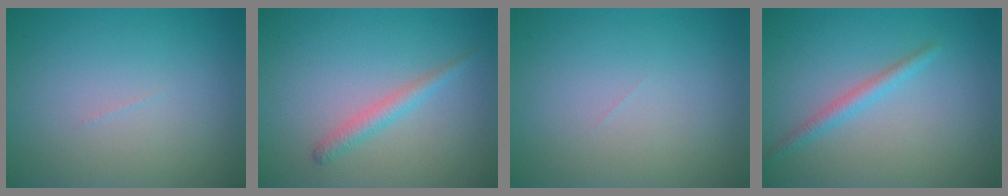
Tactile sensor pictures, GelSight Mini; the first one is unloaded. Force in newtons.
{"total": 1.7, "press": 1.7, "slide": 0.1}
{"total": 0.0}
{"total": 1.7, "press": 1.7, "slide": 0.1}